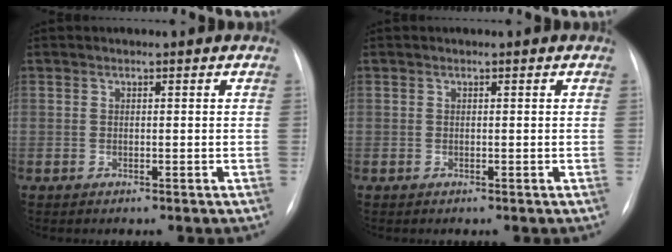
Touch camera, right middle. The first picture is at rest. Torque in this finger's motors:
{"motor_torque": [0.00, 0.00, 0.00, 0.00]}